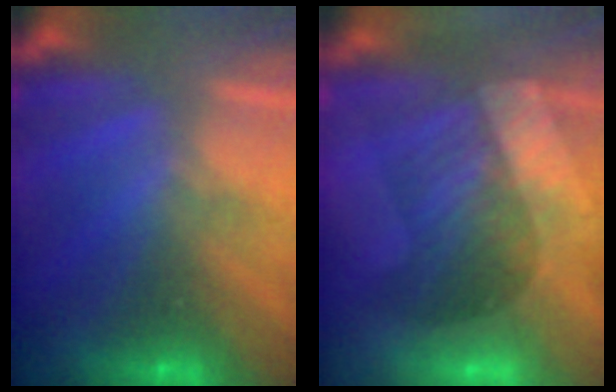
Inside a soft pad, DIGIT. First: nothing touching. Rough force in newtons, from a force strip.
{"total": 3.1}